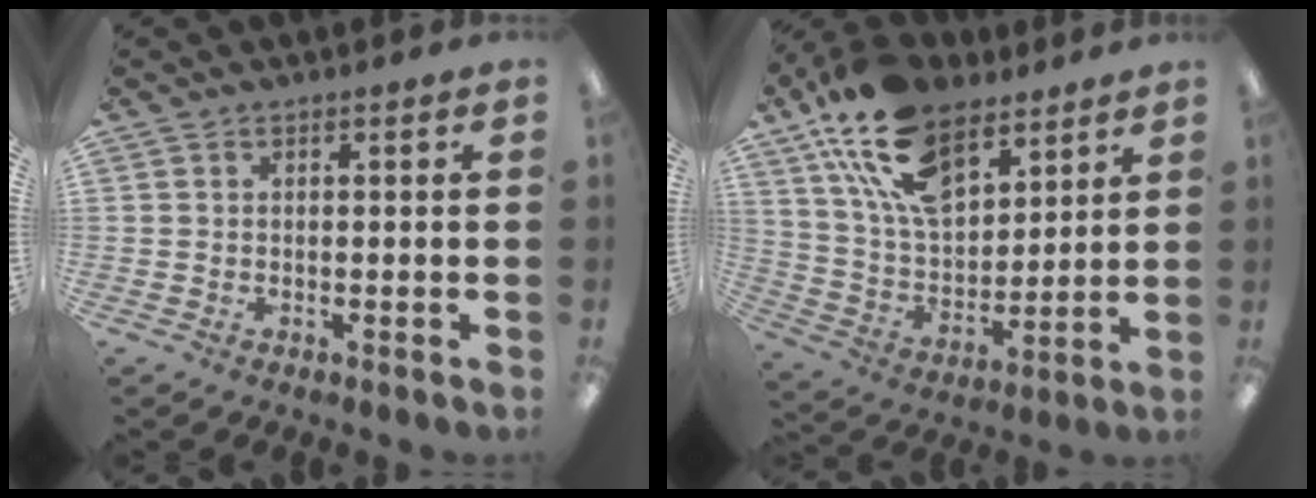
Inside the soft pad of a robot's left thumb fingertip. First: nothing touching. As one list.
[{"total": 19.9, "force": [12.7, 10.2, 11.6], "torque": [-0.235, -0.051, 0.233]}]